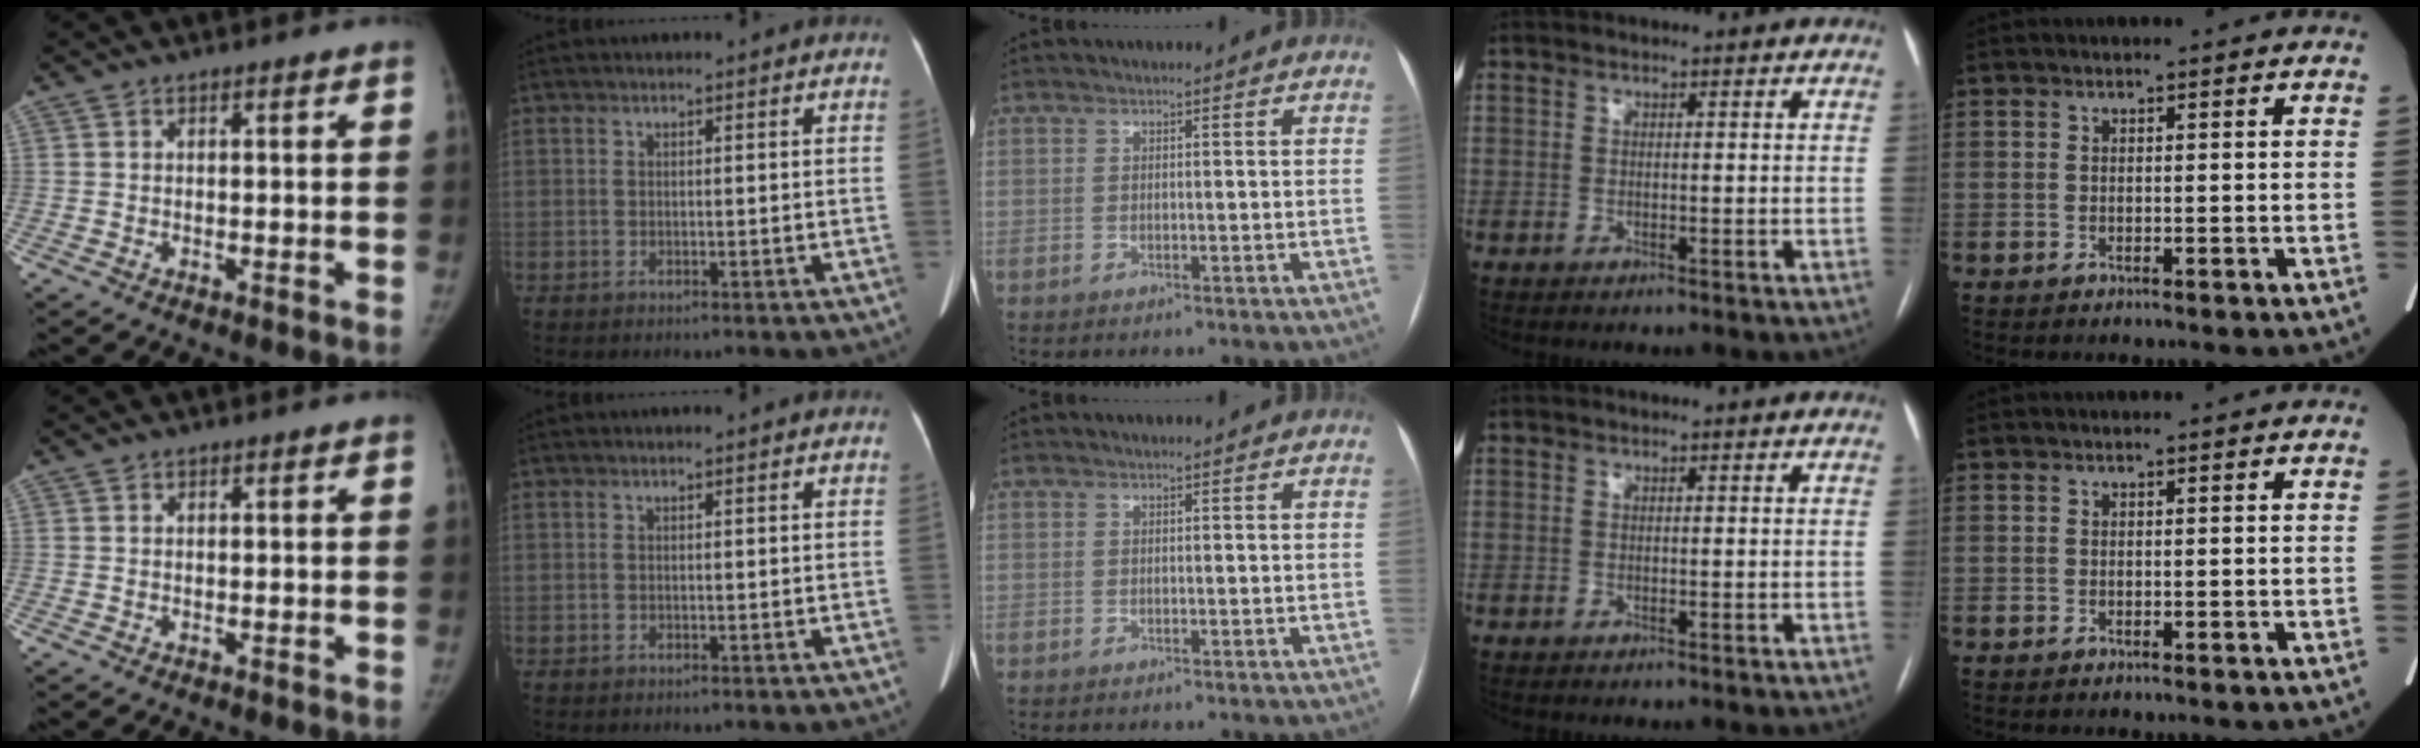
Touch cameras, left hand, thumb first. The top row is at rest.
{}